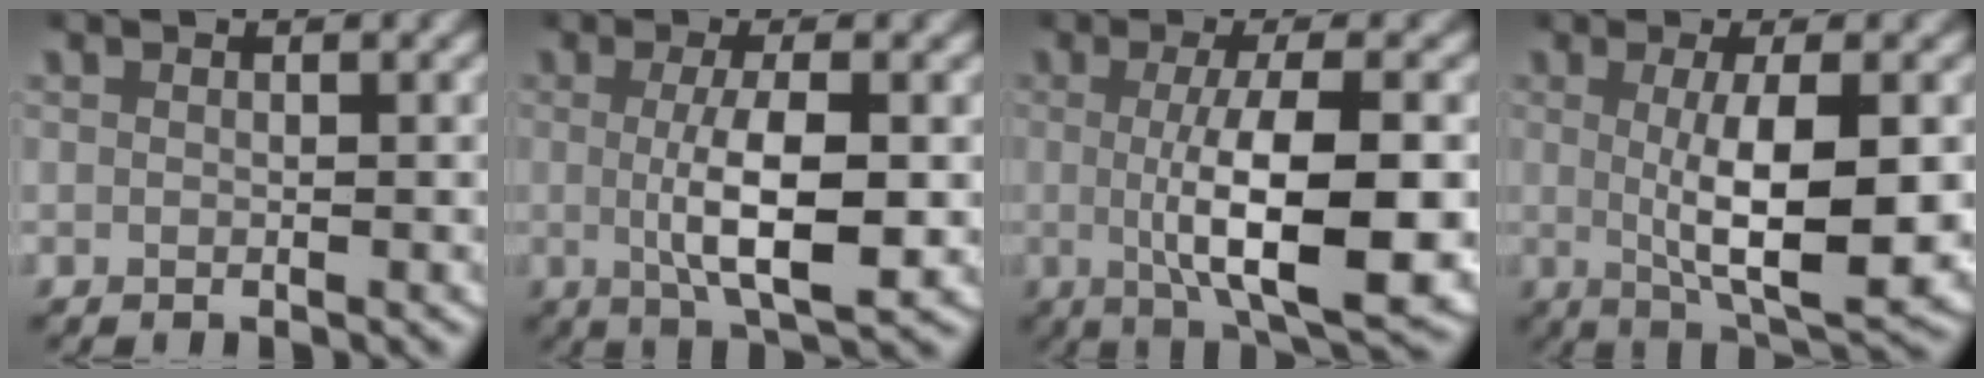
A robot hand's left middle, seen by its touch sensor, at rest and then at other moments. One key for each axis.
{"total": 5.8, "fx": -0.4, "fy": 1.6, "fz": 5.6, "tx": -0.096, "ty": -0.009, "tz": -0.004}
{"total": 8.9, "fx": -1.0, "fy": 2.3, "fz": 8.5, "tx": -0.131, "ty": -0.009, "tz": -0.009}
{"total": 7.9, "fx": 0.2, "fy": 2.1, "fz": 7.6, "tx": -0.116, "ty": -0.013, "tz": 0.011}